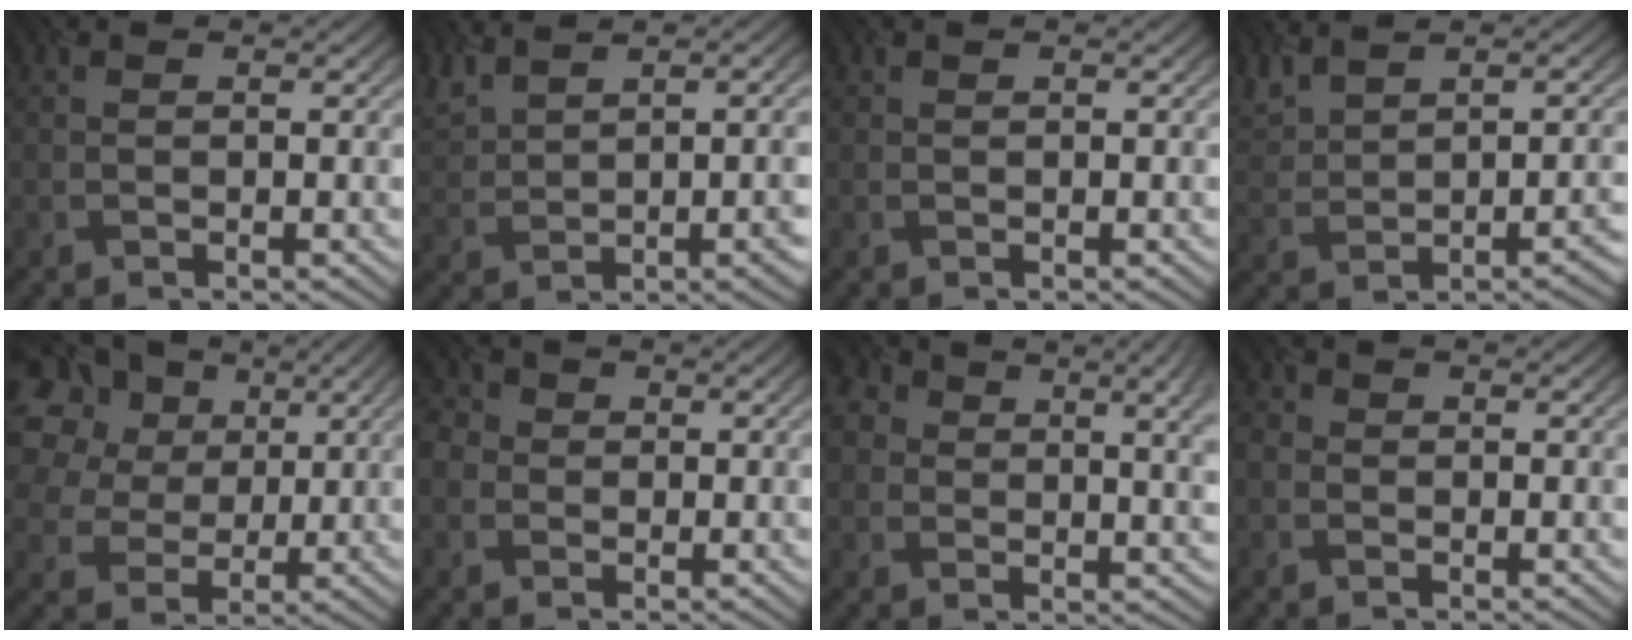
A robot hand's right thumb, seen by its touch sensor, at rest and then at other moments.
{"total": 10.4, "force": [4.2, 4.4, 8.4], "torque": [-0.147, 0.026, 0.083]}
{"total": 0.0}
{"total": 6.5, "force": [3.7, 2.8, 4.4], "torque": [-0.091, 0.020, 0.072]}
{"total": 19.6, "force": [10.2, 14.5, 8.4], "torque": [-0.268, 0.052, 0.204]}
{"total": 2.9, "force": [-0.6, 2.8, -0.1], "torque": [-0.005, 0.005, -0.024]}
{"total": 9.5, "force": [4.2, 5.7, 6.3], "torque": [-0.107, 0.014, 0.070]}
{"total": 1.5, "force": [-0.8, 1.3, -0.3], "torque": [-0.002, 0.001, -0.011]}